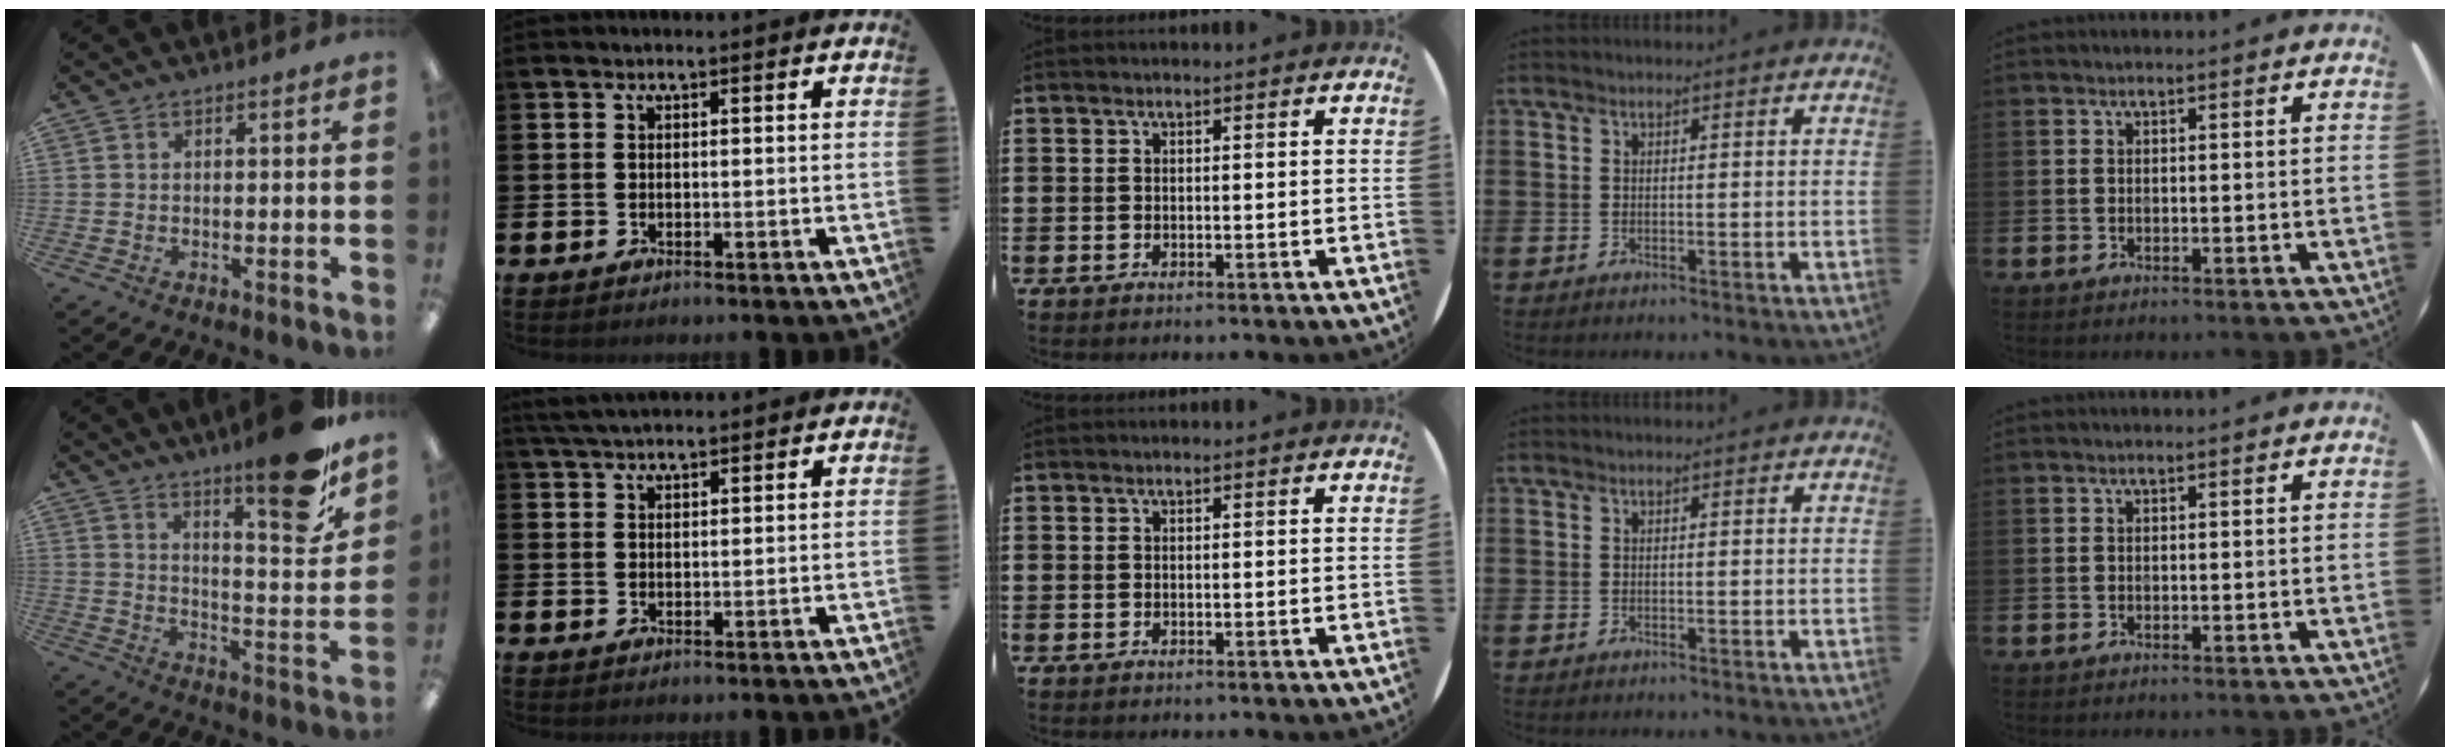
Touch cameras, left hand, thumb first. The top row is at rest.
{"thumb": {"total": 15.9, "force": [11.8, 3.3, 10.1], "torque": [-0.138, -0.089, 0.186]}, "index": {"total": 3.9, "force": [3.5, 0.9, 1.3], "torque": [-0.028, -0.010, 0.065]}}